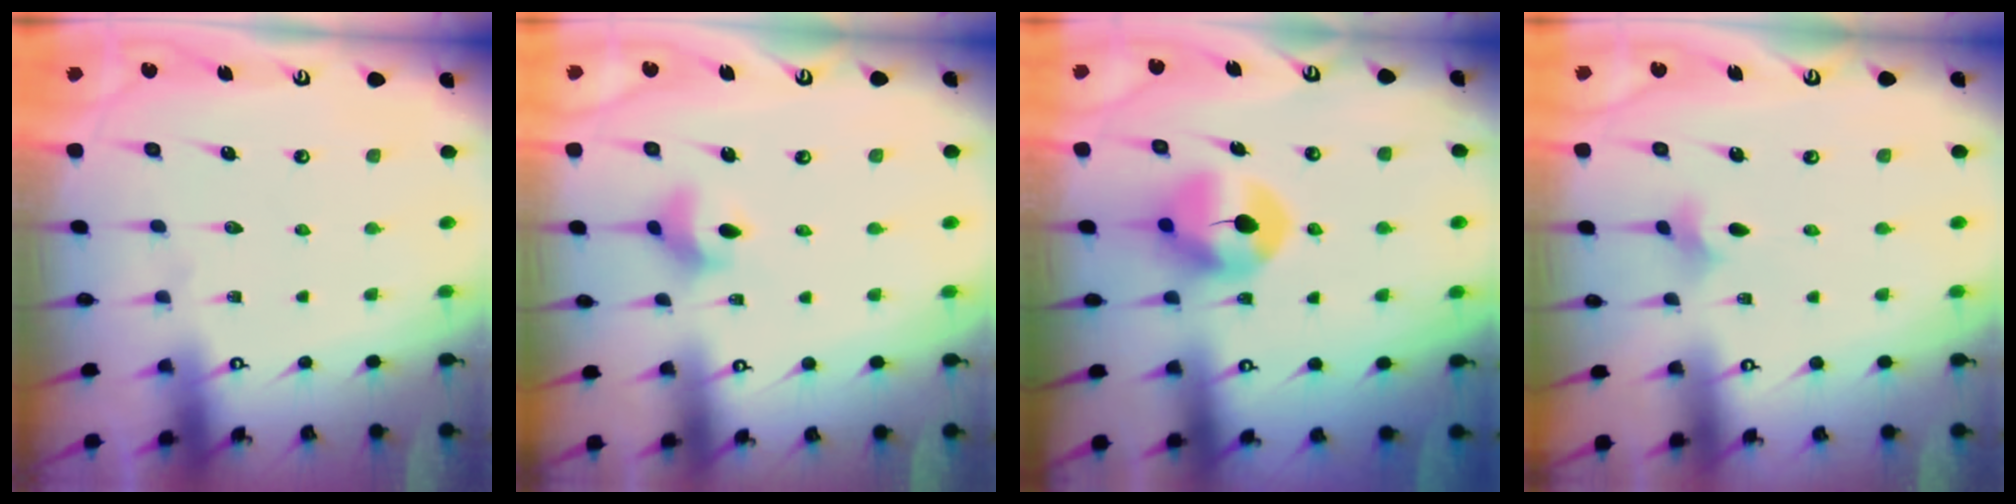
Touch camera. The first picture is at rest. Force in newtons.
{"total": 5.7, "press": 5.4, "slide": 1.6}
{"total": 7.2, "press": 7.2, "slide": 0.6}
{"total": 1.8, "press": 1.7, "slide": 0.5}